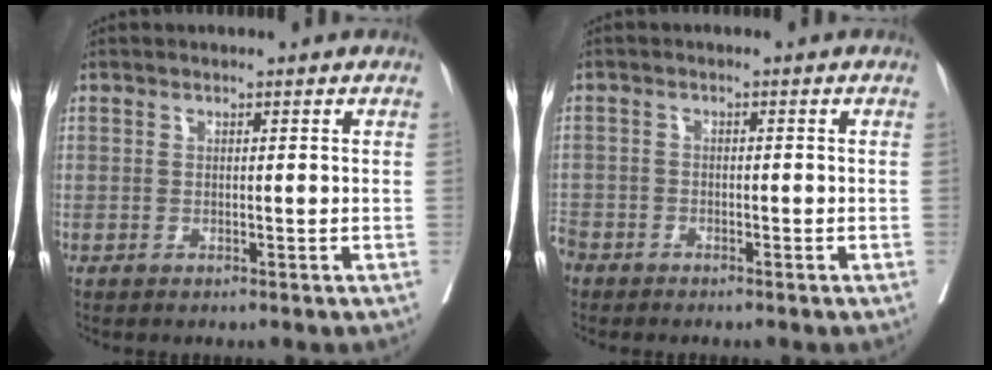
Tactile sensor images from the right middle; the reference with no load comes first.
{"total": 4.1, "force": [-3.4, 2.2, 0.5], "torque": [-0.018, -0.002, -0.071]}